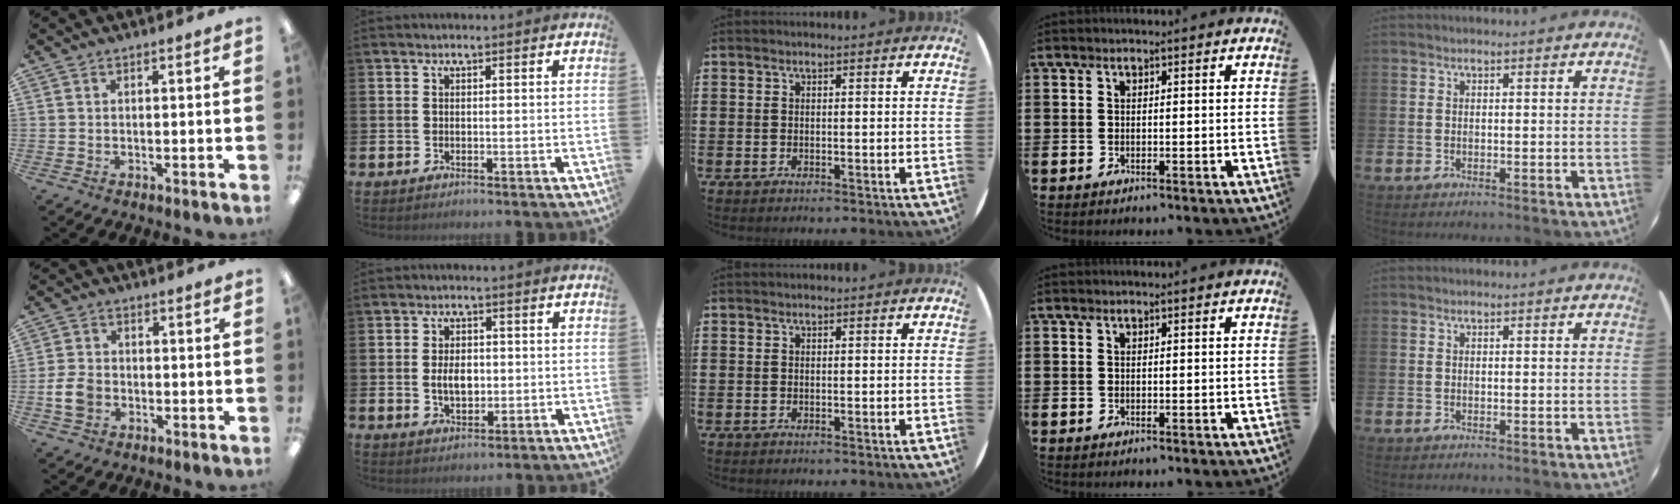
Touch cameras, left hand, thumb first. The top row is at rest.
{"thumb": {"total": 5.8, "force": [-1.5, 4.4, 3.5], "torque": [-0.078, 0.005, -0.028]}, "index": {"total": 4.0, "force": [-0.1, 2.6, 3.0], "torque": [-0.044, 0.003, -0.007]}}